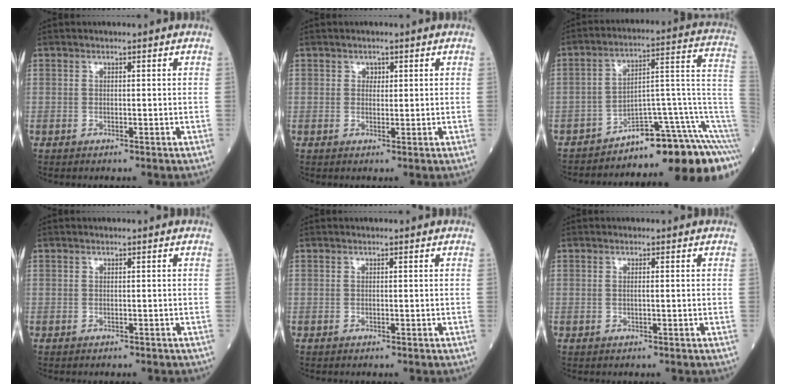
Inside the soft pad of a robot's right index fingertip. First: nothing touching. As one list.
[{"total": 1.1, "force": [0.5, 0.9, 0.5], "torque": [-0.001, -0.001, 0.005]}, {"total": 15.2, "force": [-11.6, 1.6, 9.7], "torque": [-0.051, 0.083, -0.159]}, {"total": 0.7, "force": [-0.5, 0.4, 0.2], "torque": [-0.006, 0.002, -0.005]}, {"total": 0.0}, {"total": 0.6, "force": [0.0, 0.0, 0.6], "torque": [-0.013, 0.000, 0.000]}]